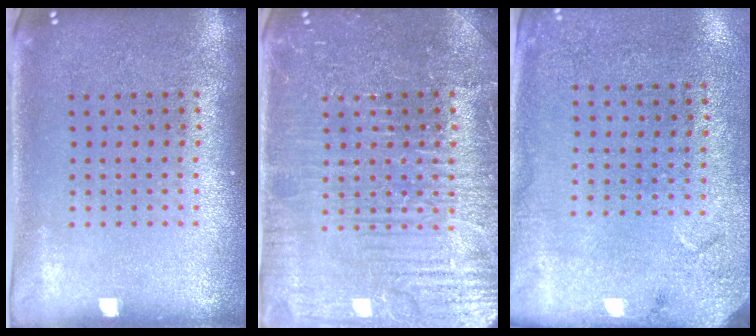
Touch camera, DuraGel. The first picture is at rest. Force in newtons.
{"total": 4.7, "press": 4.6, "slide": 1.1}
{"total": 2.7, "press": 2.2, "slide": 1.6}